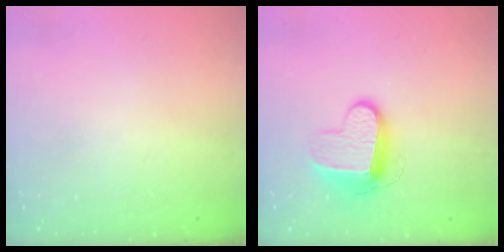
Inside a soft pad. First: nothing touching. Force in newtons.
{"total": 10.5, "press": 10.5, "slide": 0.8}